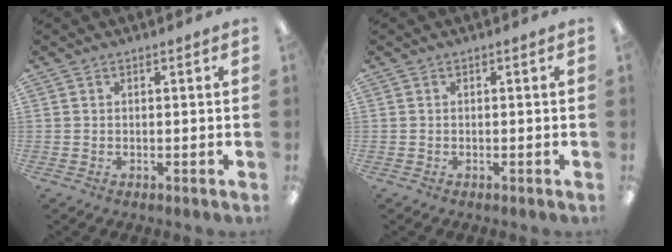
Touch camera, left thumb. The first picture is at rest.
{"total": 0.0}